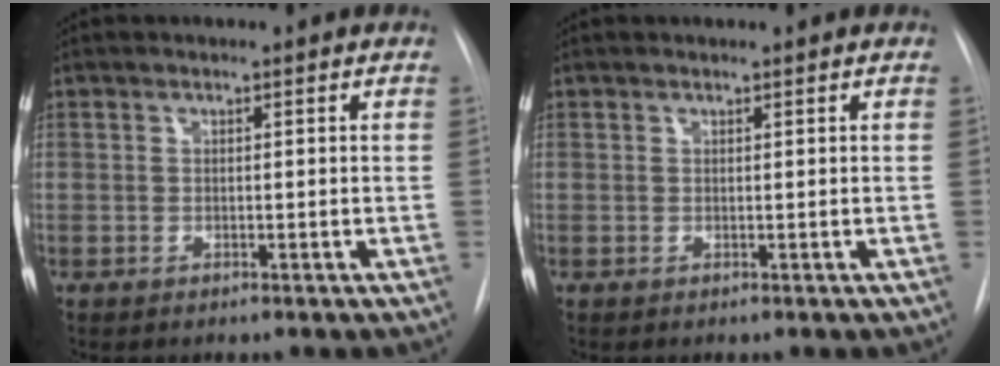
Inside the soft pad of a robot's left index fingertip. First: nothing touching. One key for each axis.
{"total": 0.5, "fx": 0.5, "fy": -0.1, "fz": 0.1, "tx": -0.002, "ty": 0.009, "tz": 0.011}